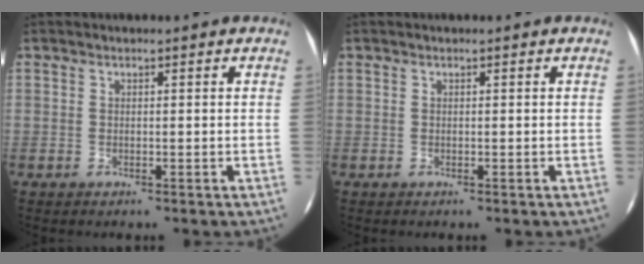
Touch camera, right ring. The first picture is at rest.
{"total": 0.0}